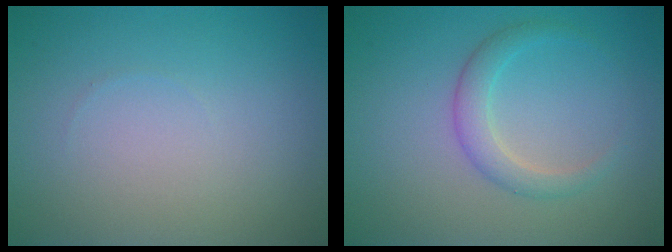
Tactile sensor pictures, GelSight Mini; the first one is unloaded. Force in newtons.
{"total": 2.3, "press": 2.3, "slide": 0.0}